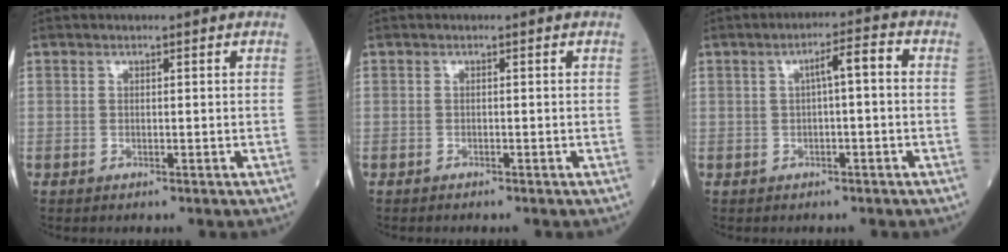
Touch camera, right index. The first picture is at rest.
{"total": 0.5, "force": [-0.5, 0.0, 0.2], "torque": [-0.005, -0.001, -0.010]}
{"total": 4.0, "force": [0.3, 0.6, 3.9], "torque": [-0.060, 0.016, 0.004]}